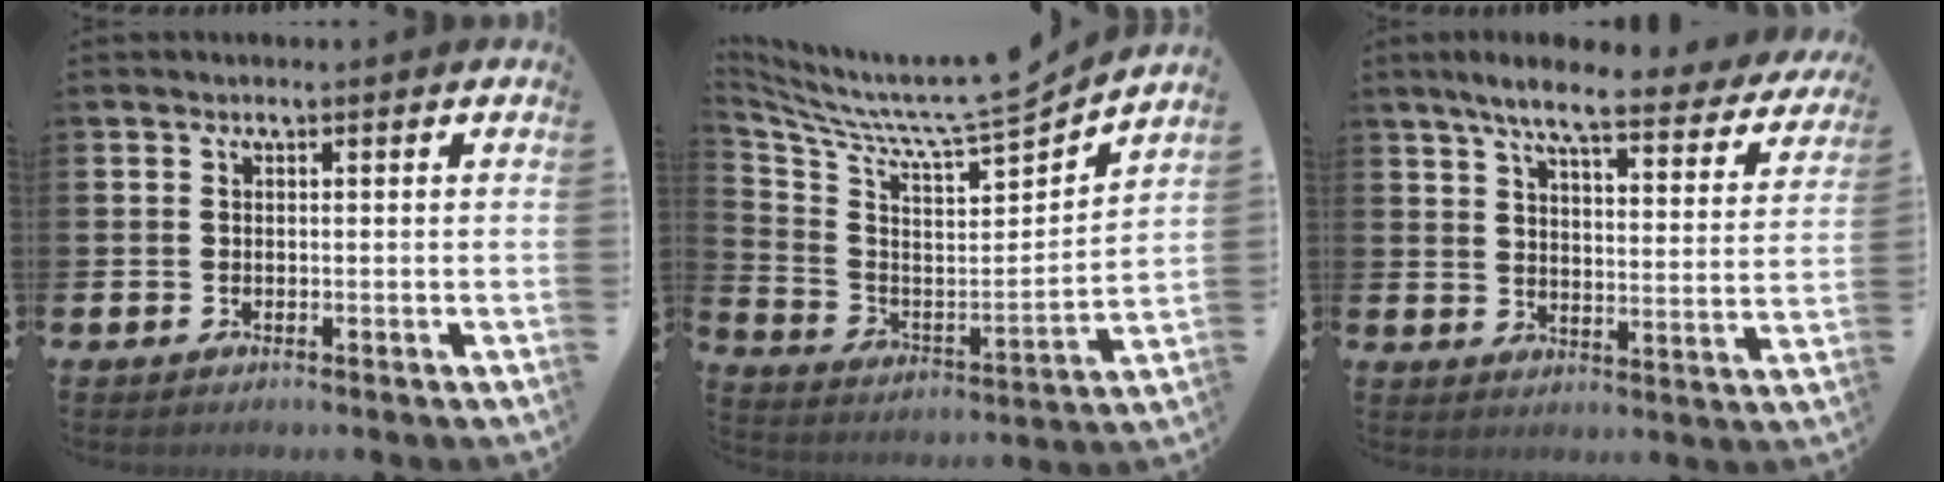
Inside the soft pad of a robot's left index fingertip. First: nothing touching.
{"total": 7.8, "force": [7.2, 0.8, 3.1], "torque": [-0.091, -0.072, 0.113]}
{"total": 7.6, "force": [6.4, 0.9, 4.0], "torque": [-0.087, -0.038, 0.102]}